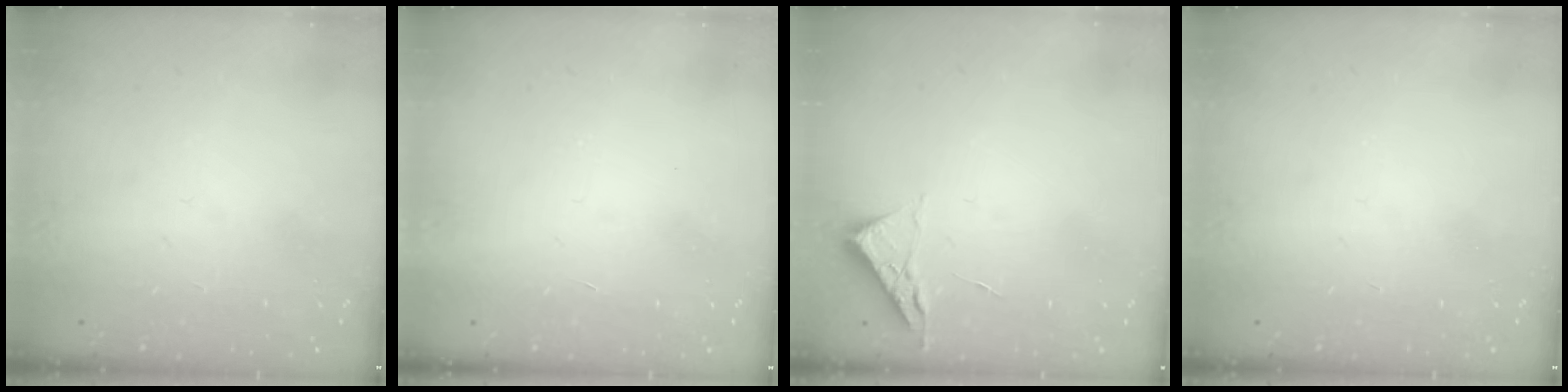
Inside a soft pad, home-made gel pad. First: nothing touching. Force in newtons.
{"total": 1.7, "press": 1.7, "slide": 0.1}
{"total": 3.5, "press": 3.4, "slide": 0.5}
{"total": 0.0}